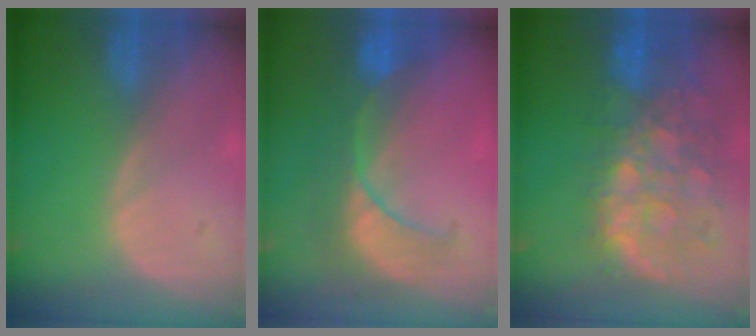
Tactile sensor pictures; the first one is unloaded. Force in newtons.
{"total": 8.1, "press": 7.9, "slide": 1.6}
{"total": 11.7, "press": 9.9, "slide": 6.3}